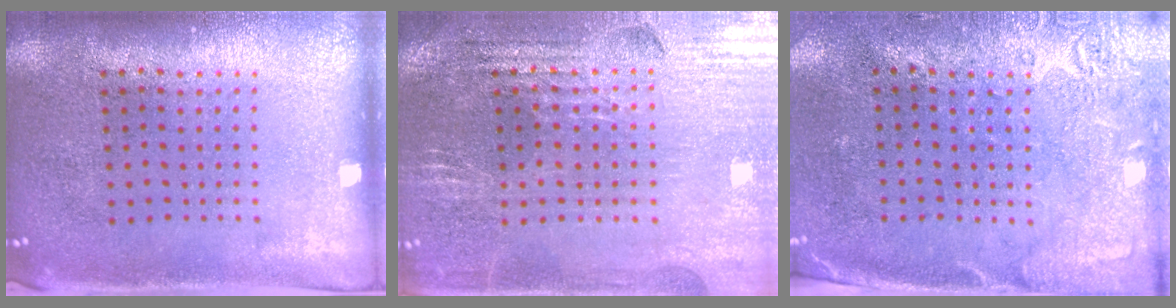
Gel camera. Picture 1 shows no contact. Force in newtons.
{"total": 2.8, "press": 2.8, "slide": 0.4}
{"total": 2.8, "press": 2.2, "slide": 1.7}